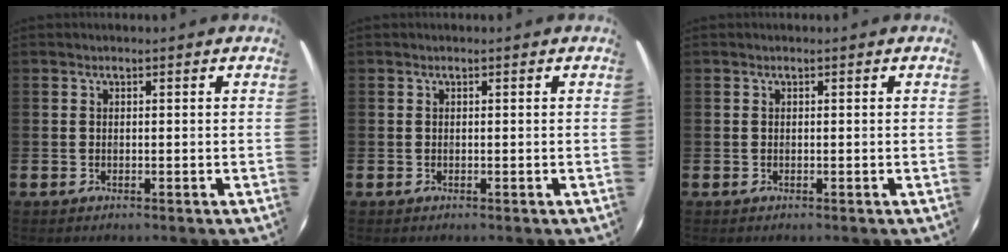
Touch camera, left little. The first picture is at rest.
{"total": 0.0}
{"total": 0.0}